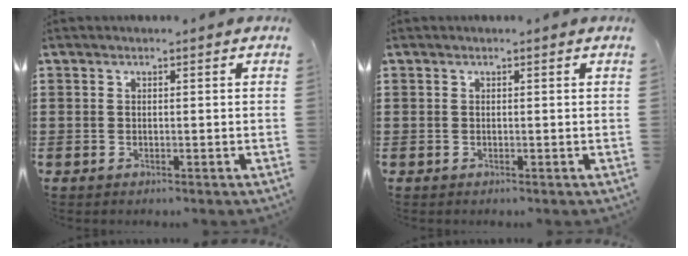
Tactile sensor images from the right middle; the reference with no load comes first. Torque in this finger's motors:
{"motor_torque": [-0.06, -0.01, -0.01, 0.02]}